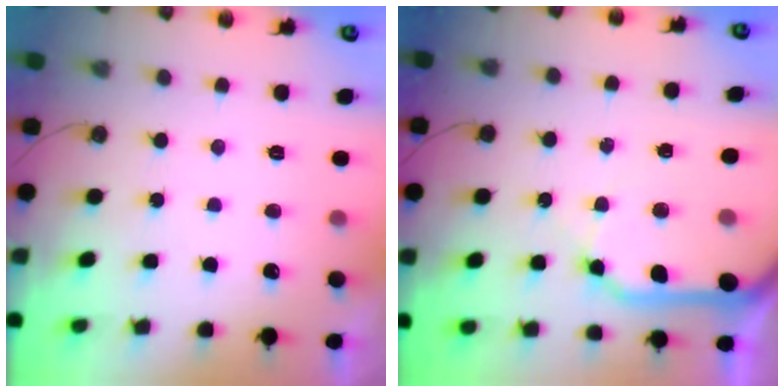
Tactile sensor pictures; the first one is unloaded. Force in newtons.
{"total": 12.2, "press": 12.1, "slide": 1.6}